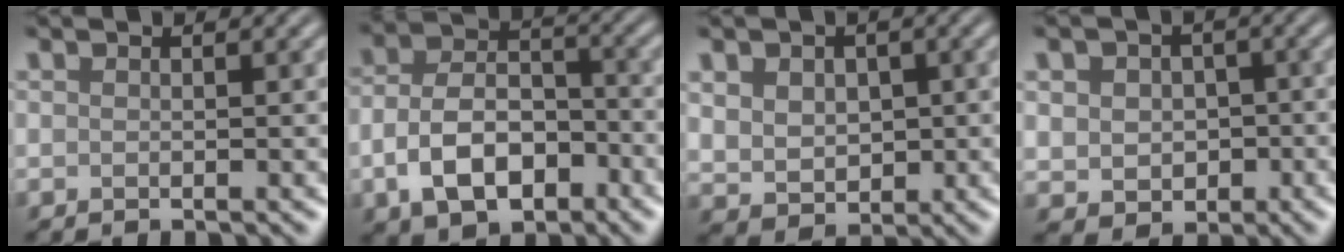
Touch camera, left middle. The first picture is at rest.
{"total": 7.7, "force": [-2.8, 4.9, 5.2], "torque": [-0.102, 0.001, -0.054]}
{"total": 4.8, "force": [0.9, 3.8, 2.8], "torque": [-0.056, 0.007, 0.014]}
{"total": 4.5, "force": [-0.1, 3.8, 2.4], "torque": [-0.033, -0.002, -0.004]}